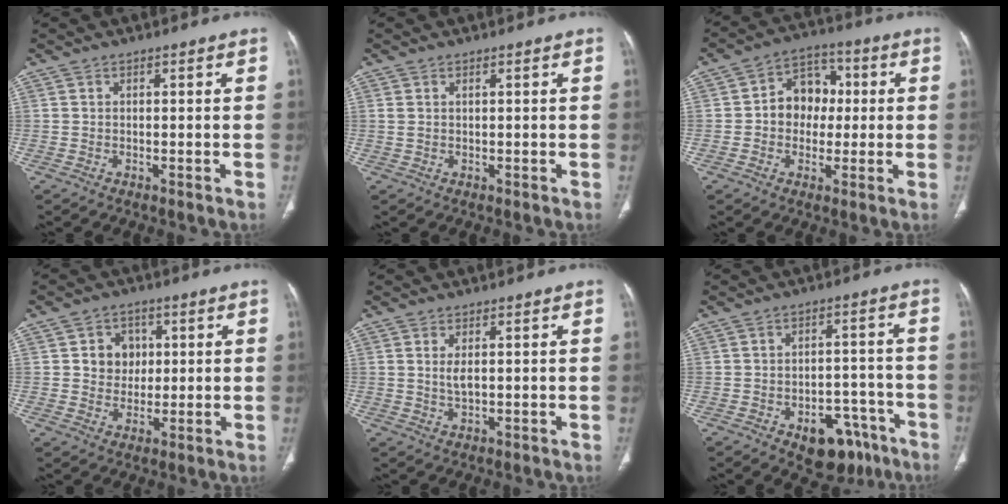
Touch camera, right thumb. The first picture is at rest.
{"total": 1.1, "force": [0.5, 0.5, 0.8], "torque": [-0.025, 0.012, 0.019]}
{"total": 9.7, "force": [0.4, 7.8, 5.8], "torque": [-0.047, 0.025, -0.002]}
{"total": 6.3, "force": [1.3, 5.6, 2.7], "torque": [-0.007, 0.001, 0.020]}
{"total": 2.5, "force": [0.6, 1.0, 2.2], "torque": [-0.048, -0.005, 0.017]}
{"total": 11.5, "force": [-6.6, 6.9, 6.4], "torque": [-0.046, 0.050, -0.082]}